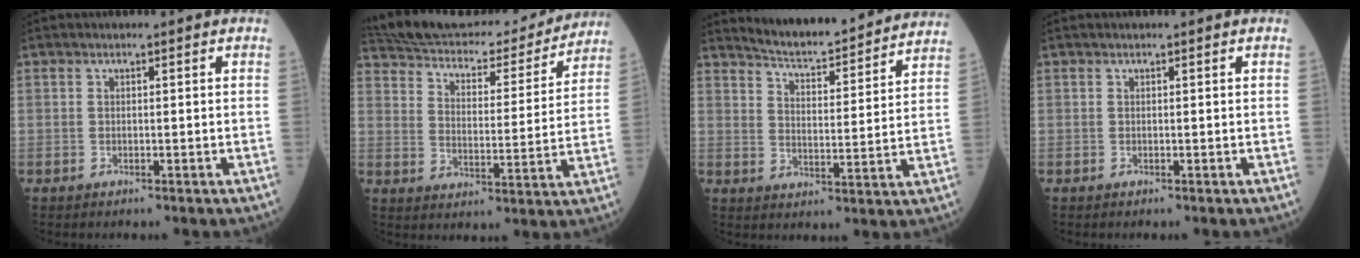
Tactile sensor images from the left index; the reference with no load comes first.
{"total": 23.8, "force": [22.1, 5.2, 7.1], "torque": [-0.123, -0.016, 0.303]}
{"total": 16.5, "force": [15.7, 1.4, 4.8], "torque": [-0.072, -0.019, 0.206]}
{"total": 0.0}